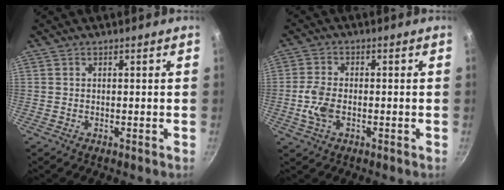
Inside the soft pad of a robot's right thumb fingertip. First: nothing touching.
{"total": 5.9, "force": [-1.2, 3.5, 4.6], "torque": [-0.097, 0.009, -0.028]}